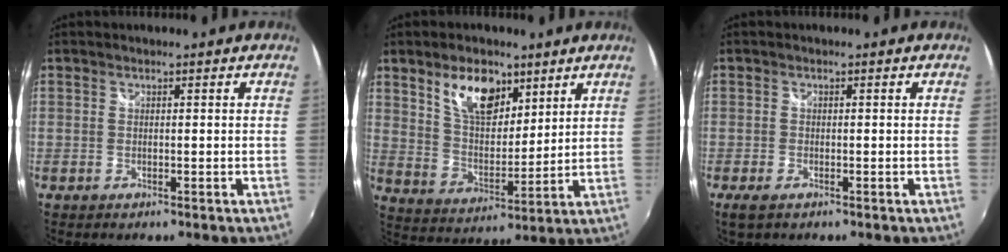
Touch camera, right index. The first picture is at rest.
{"total": 11.5, "force": [6.7, 6.1, 7.1], "torque": [-0.115, 0.005, 0.126]}
{"total": 2.7, "force": [-1.7, 1.1, 1.7], "torque": [-0.035, -0.009, -0.030]}